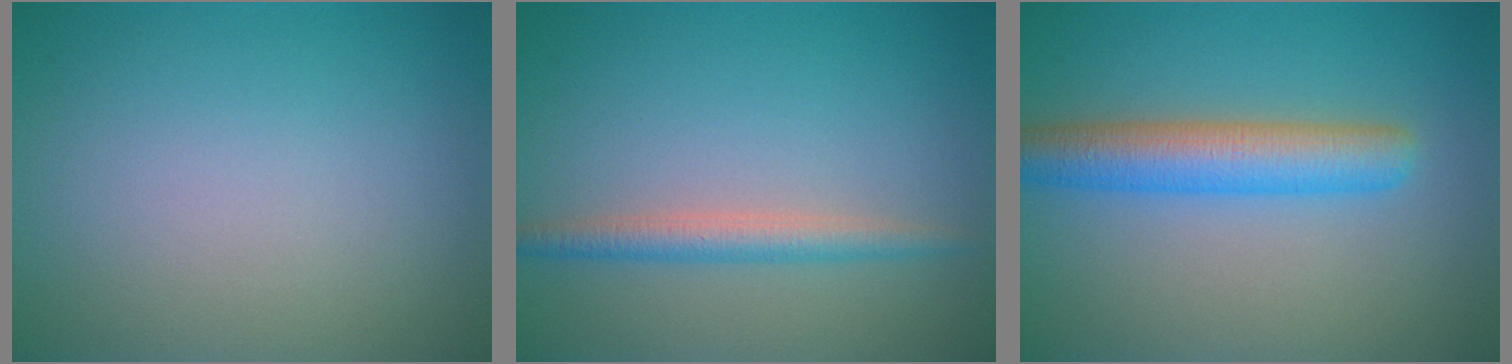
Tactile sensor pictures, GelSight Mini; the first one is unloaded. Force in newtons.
{"total": 2.4, "press": 2.4, "slide": 0.1}
{"total": 5.1, "press": 5.1, "slide": 0.1}